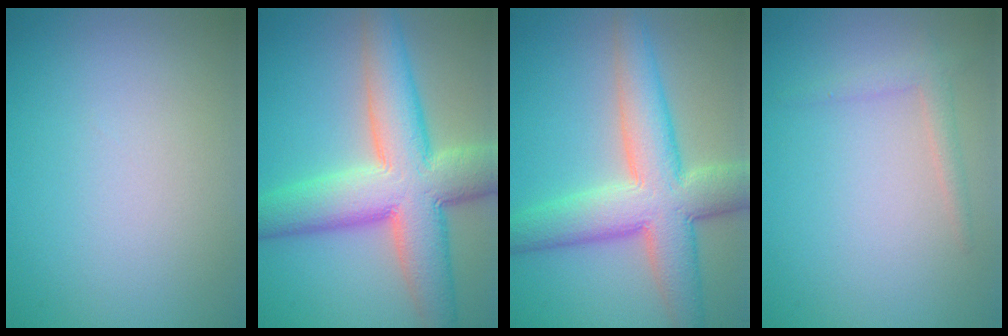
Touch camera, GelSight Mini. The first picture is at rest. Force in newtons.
{"total": 11.2, "press": 11.2, "slide": 0.5}
{"total": 9.1, "press": 9.0, "slide": 0.6}
{"total": 1.5, "press": 1.4, "slide": 0.1}